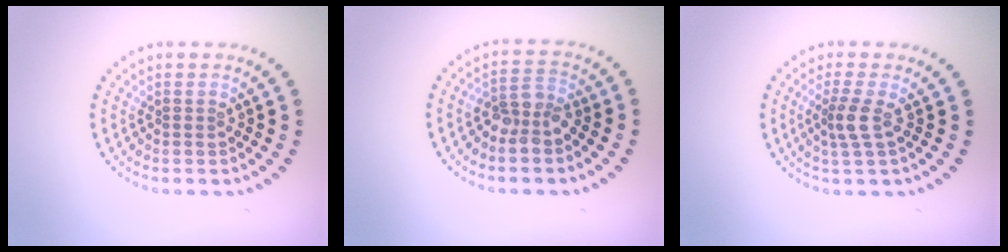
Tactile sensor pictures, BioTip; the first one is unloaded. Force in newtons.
{"total": 2.8, "press": 2.2, "slide": 1.6}
{"total": 2.1, "press": 1.5, "slide": 1.5}